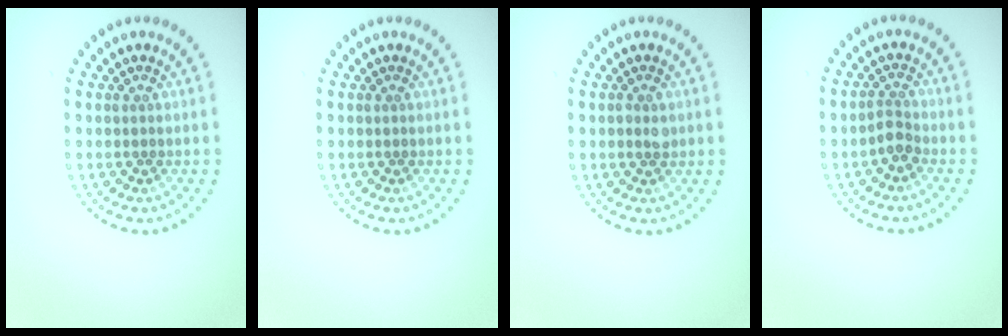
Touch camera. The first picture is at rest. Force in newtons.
{"total": 0.0}
{"total": 1.2, "press": 1.2, "slide": 0.1}
{"total": 1.7, "press": 1.3, "slide": 1.1}